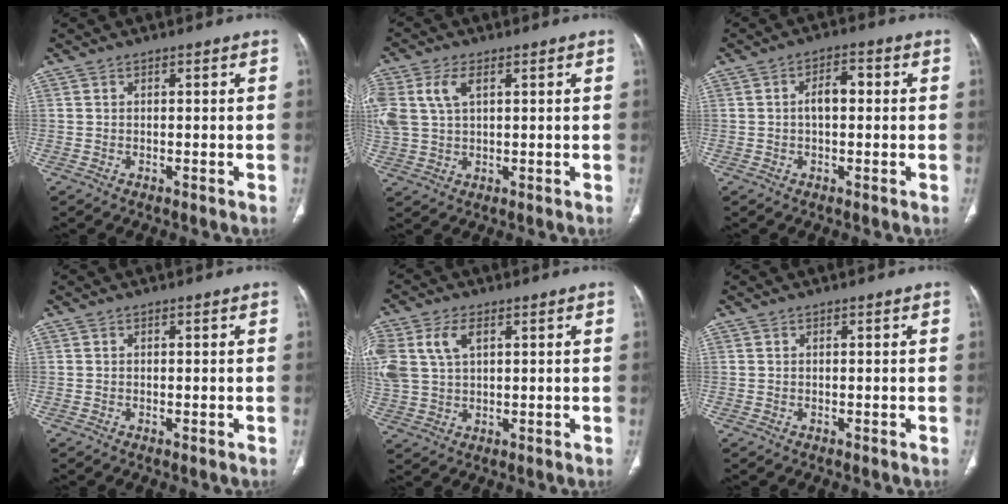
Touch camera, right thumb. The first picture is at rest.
{"total": 9.5, "force": [3.1, 5.6, 7.1], "torque": [-0.180, 0.012, 0.067]}
{"total": 4.3, "force": [0.1, 2.3, 3.6], "torque": [-0.058, 0.015, -0.004]}
{"total": 0.0}
{"total": 12.1, "force": [3.9, 7.7, 8.4], "torque": [-0.218, 0.007, 0.082]}
{"total": 0.0}